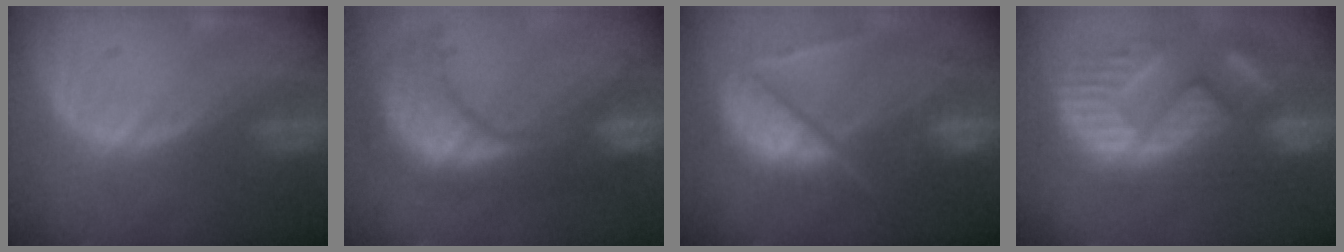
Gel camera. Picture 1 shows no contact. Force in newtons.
{"total": 11.8, "press": 10.8, "slide": 4.8}
{"total": 10.4, "press": 8.6, "slide": 5.8}
{"total": 12.7, "press": 11.9, "slide": 4.5}